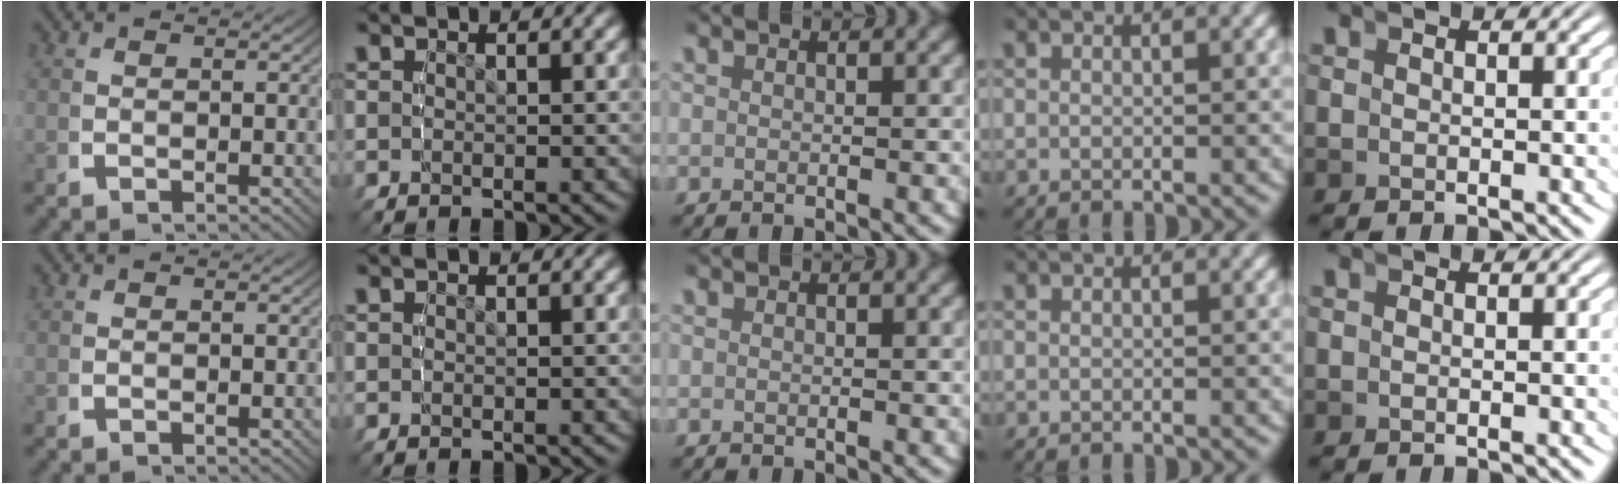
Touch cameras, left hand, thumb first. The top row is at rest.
{}